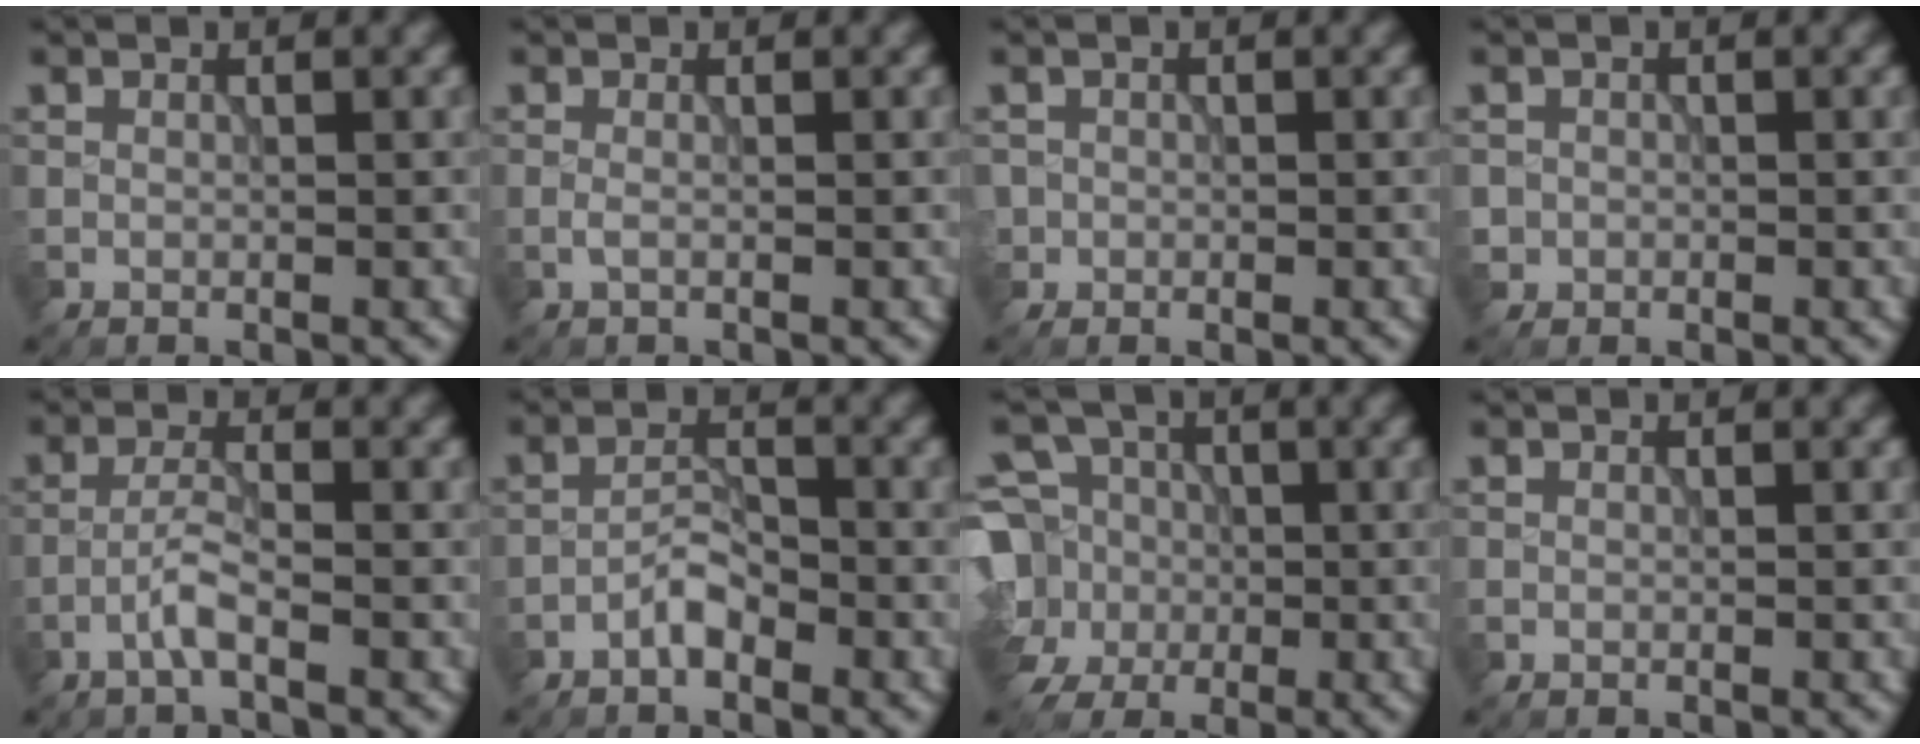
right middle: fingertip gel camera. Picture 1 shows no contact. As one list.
[{"total": 0.8, "force": [-0.3, 0.2, 0.7], "torque": [-0.018, -0.002, -0.007]}, {"total": 1.1, "force": [-0.2, 1.1, -0.1], "torque": [0.014, -0.004, -0.005]}, {"total": 1.1, "force": [-0.3, 1.0, -0.1], "torque": [0.015, -0.004, -0.005]}, {"total": 2.4, "force": [-1.4, 0.3, 1.9], "torque": [-0.042, 0.009, -0.034]}, {"total": 2.4, "force": [-1.6, 0.8, 1.5], "torque": [-0.025, 0.009, -0.034]}, {"total": 8.2, "force": [-1.2, 7.2, 3.6], "torque": [-0.085, 0.013, -0.052]}, {"total": 0.0}]